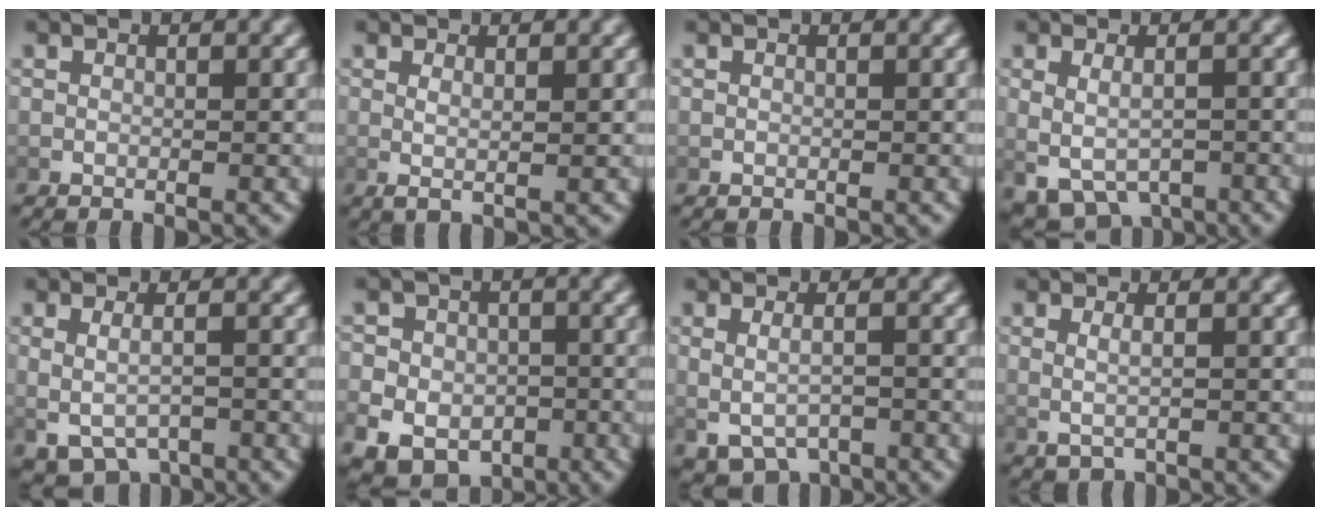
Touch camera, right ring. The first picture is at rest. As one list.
[{"total": 1.2, "force": [0.5, -0.1, 1.1], "torque": [-0.023, -0.013, 0.018]}, {"total": 0.0}, {"total": 6.0, "force": [-2.7, 4.3, 3.1], "torque": [-0.070, -0.034, -0.030]}, {"total": 4.6, "force": [-2.3, 2.9, 2.6], "torque": [-0.049, -0.025, -0.024]}, {"total": 8.2, "force": [-4.1, 6.4, 3.0], "torque": [-0.058, -0.038, -0.060]}, {"total": 4.0, "force": [-2.1, 2.6, 2.3], "torque": [-0.044, -0.023, -0.020]}, {"total": 1.6, "force": [0.0, 0.7, 1.4], "torque": [-0.032, -0.009, 0.012]}]